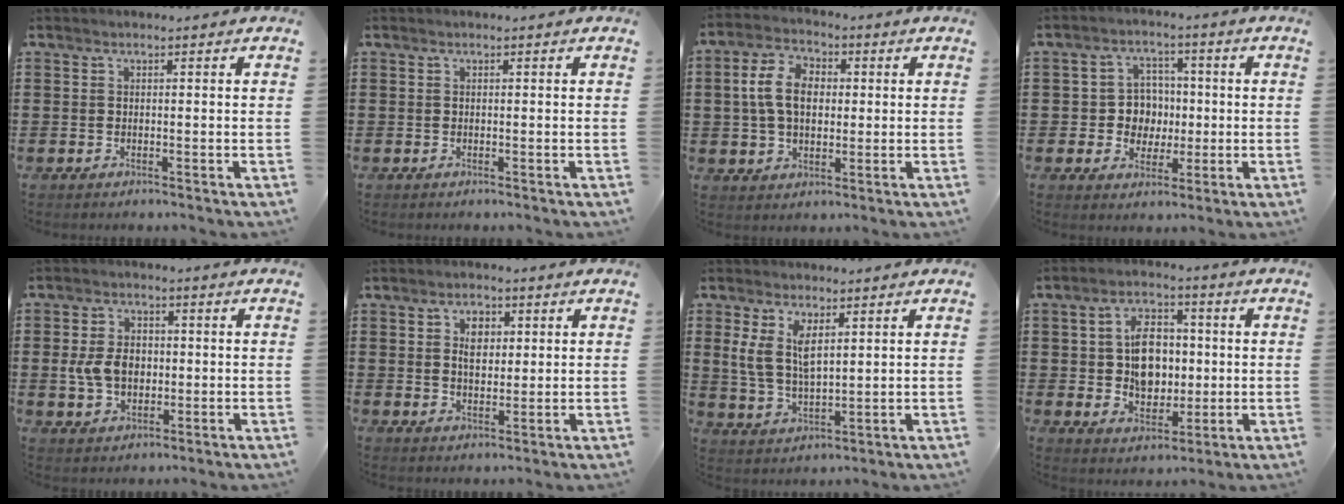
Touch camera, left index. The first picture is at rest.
{"total": 0.0}
{"total": 7.8, "force": [1.1, 5.2, 5.6], "torque": [-0.141, 0.012, 0.011]}
{"total": 5.9, "force": [0.0, 5.6, 2.0], "torque": [-0.052, 0.014, -0.002]}
{"total": 6.0, "force": [-0.2, 4.4, 4.1], "torque": [-0.099, 0.001, -0.013]}
{"total": 4.0, "force": [1.4, 2.5, 2.8], "torque": [-0.046, 0.006, 0.020]}
{"total": 6.9, "force": [2.8, 3.2, 5.4], "torque": [-0.123, 0.004, 0.048]}
{"total": 8.5, "force": [0.8, 6.0, 6.0], "torque": [-0.103, 0.012, 0.013]}